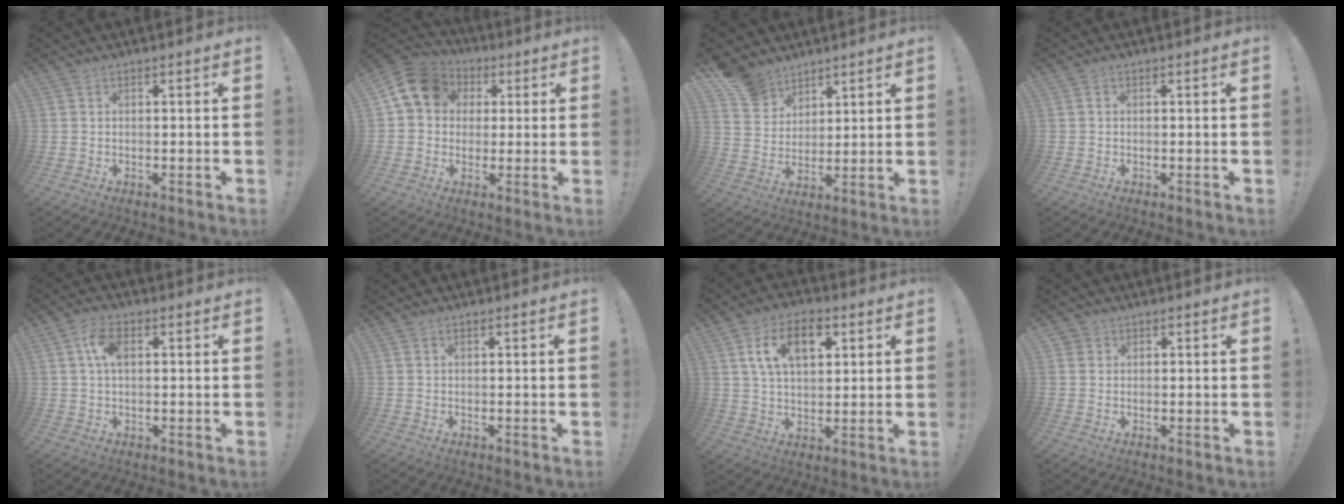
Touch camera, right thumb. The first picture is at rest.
{"total": 12.0, "force": [3.7, 9.8, 5.9], "torque": [-0.083, -0.002, 0.076]}
{"total": 10.4, "force": [7.8, 6.7, 1.8], "torque": [-0.027, -0.054, 0.153]}
{"total": 0.0}
{"total": 6.5, "force": [1.6, 3.6, 5.2], "torque": [-0.085, 0.004, 0.027]}
{"total": 0.0}
{"total": 12.5, "force": [4.8, 7.2, 9.1], "torque": [-0.142, 0.007, 0.086]}
{"total": 1.9, "force": [1.1, 1.6, 0.2], "torque": [-0.006, 0.002, 0.021]}